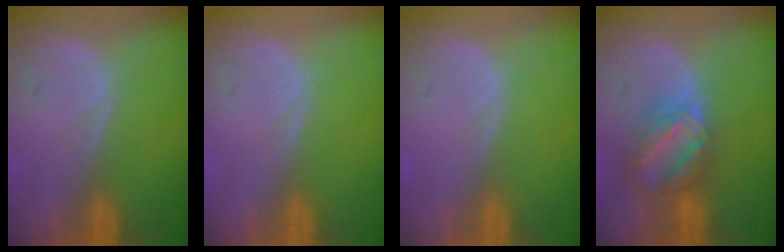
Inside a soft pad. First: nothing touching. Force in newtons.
{"total": 0.0}
{"total": 0.0}
{"total": 8.1, "press": 7.0, "slide": 4.2}